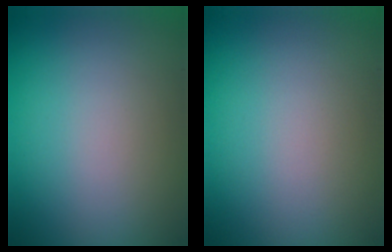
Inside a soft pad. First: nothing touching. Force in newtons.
{"total": 0.0}